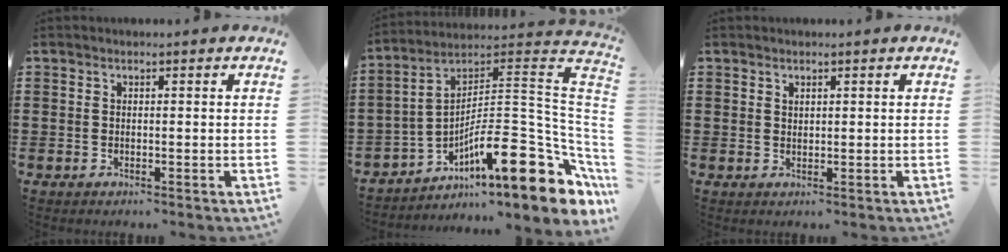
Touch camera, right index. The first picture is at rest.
{"total": 16.2, "force": [-7.2, 5.1, 13.6], "torque": [-0.203, 0.001, -0.123]}
{"total": 0.9, "force": [0.8, 0.4, 0.2], "torque": [-0.005, 0.002, 0.015]}